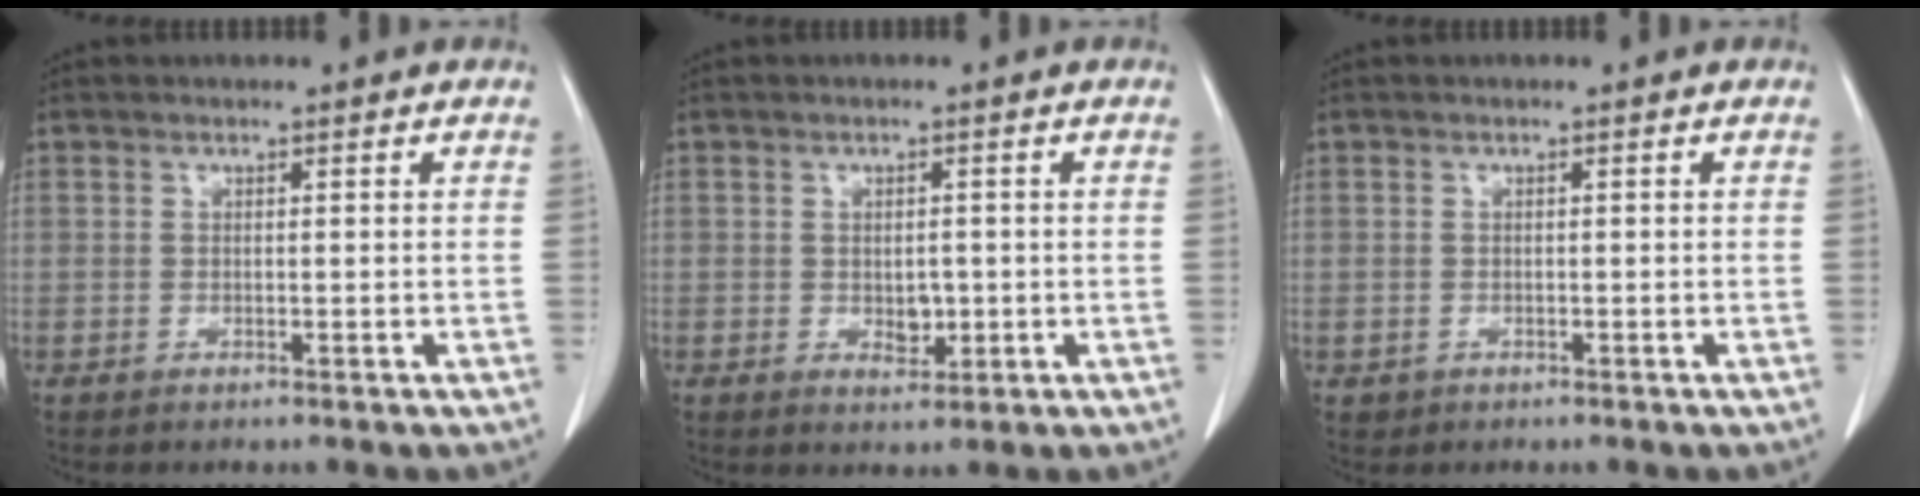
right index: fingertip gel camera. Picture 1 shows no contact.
{"total": 2.8, "force": [-0.4, 1.8, 2.1], "torque": [-0.029, -0.002, 0.002]}
{"total": 1.3, "force": [-0.2, 1.3, -0.1], "torque": [0.007, 0.005, -0.001]}